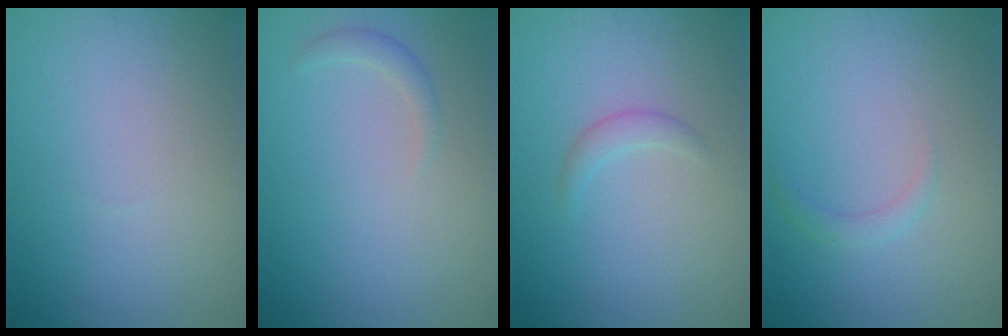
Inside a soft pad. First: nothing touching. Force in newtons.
{"total": 1.1, "press": 1.1, "slide": 0.0}
{"total": 1.2, "press": 1.2, "slide": 0.1}
{"total": 1.1, "press": 1.1, "slide": 0.0}